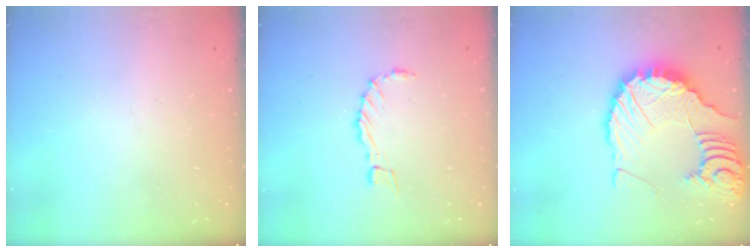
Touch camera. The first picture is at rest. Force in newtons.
{"total": 2.7, "press": 2.7, "slide": 0.1}
{"total": 15.7, "press": 15.6, "slide": 1.9}